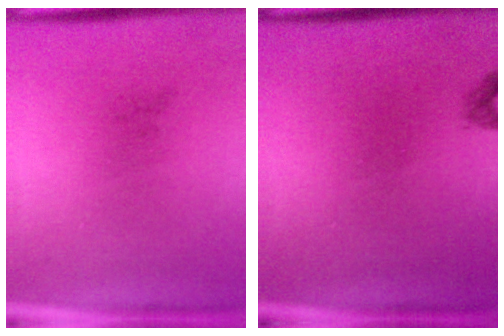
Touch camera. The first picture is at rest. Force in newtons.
{"total": 0.8}